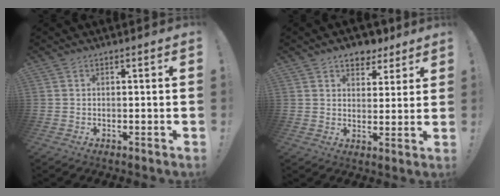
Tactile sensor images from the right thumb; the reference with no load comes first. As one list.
[{"total": 7.2, "force": [5.6, 4.2, 1.9], "torque": [-0.023, -0.038, 0.104]}]